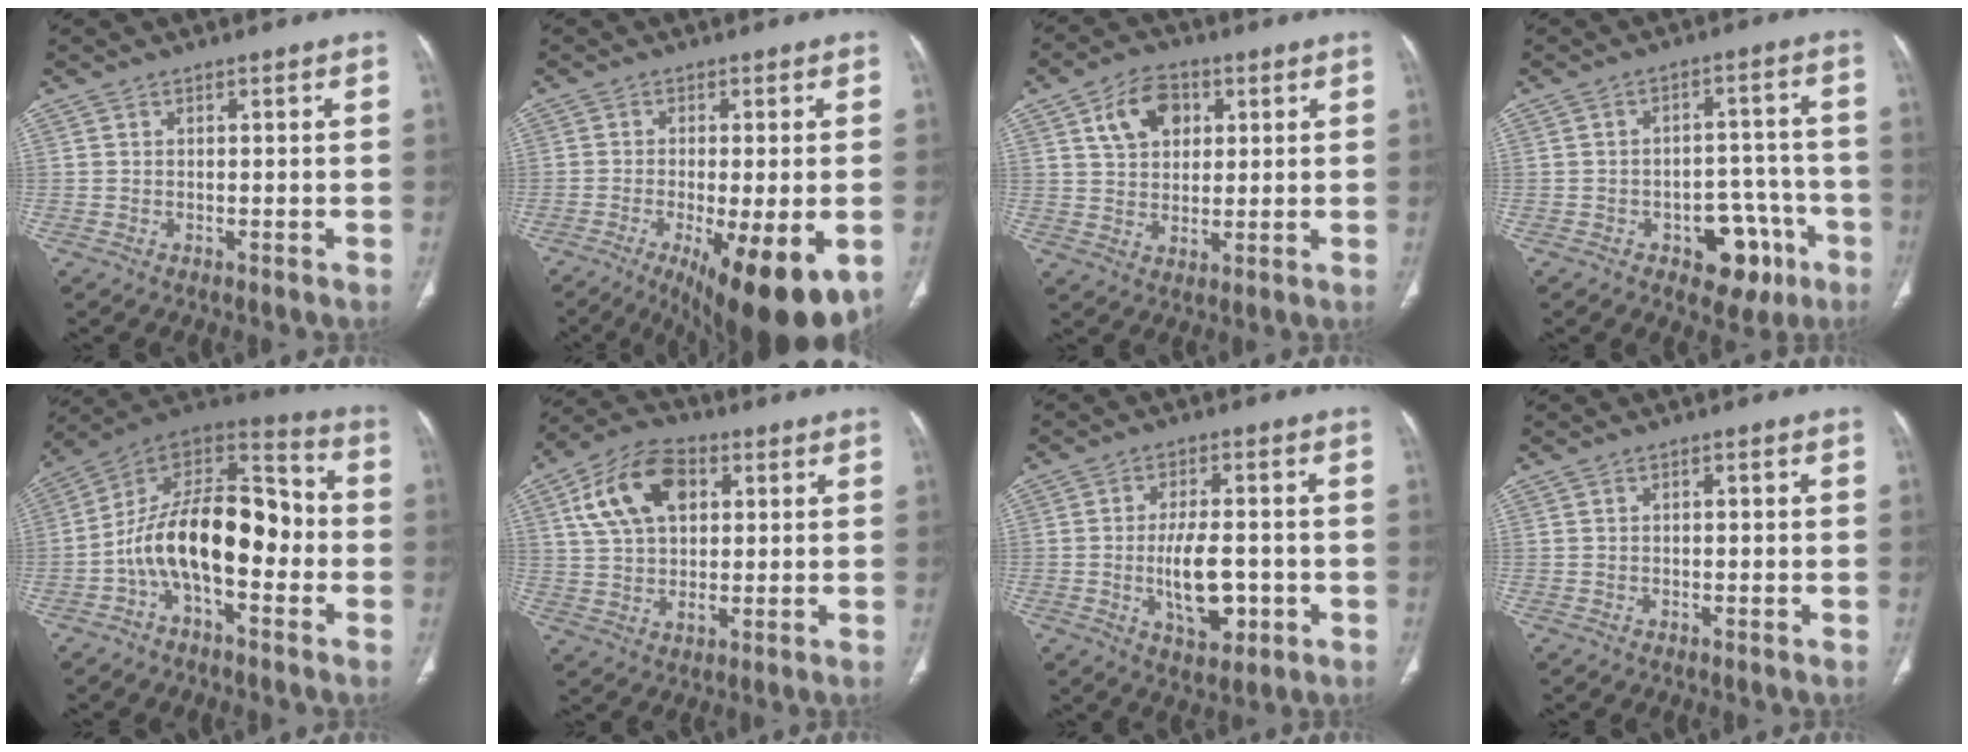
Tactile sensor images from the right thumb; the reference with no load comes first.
{"total": 15.8, "force": [-6.5, 4.3, 13.7], "torque": [-0.181, -0.021, -0.088]}
{"total": 9.0, "force": [3.4, 6.3, 5.5], "torque": [-0.069, -0.007, 0.059]}
{"total": 10.7, "force": [-5.2, 6.5, 6.7], "torque": [-0.049, 0.043, -0.062]}
{"total": 19.2, "force": [-3.7, 9.8, 16.0], "torque": [-0.241, 0.074, -0.071]}
{"total": 14.3, "force": [4.6, 9.0, 10.2], "torque": [-0.174, 0.005, 0.082]}
{"total": 9.8, "force": [-2.0, 4.8, 8.4], "torque": [-0.128, 0.003, -0.025]}
{"total": 1.2, "force": [0.1, 0.5, 1.1], "torque": [-0.019, 0.001, 0.001]}